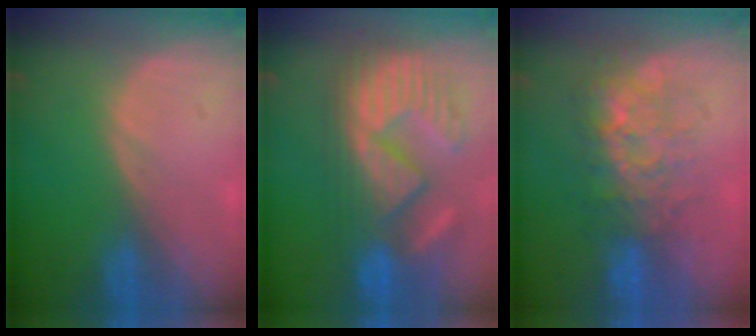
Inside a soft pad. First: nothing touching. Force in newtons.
{"total": 11.3, "press": 10.9, "slide": 3.2}
{"total": 7.6, "press": 7.3, "slide": 1.9}